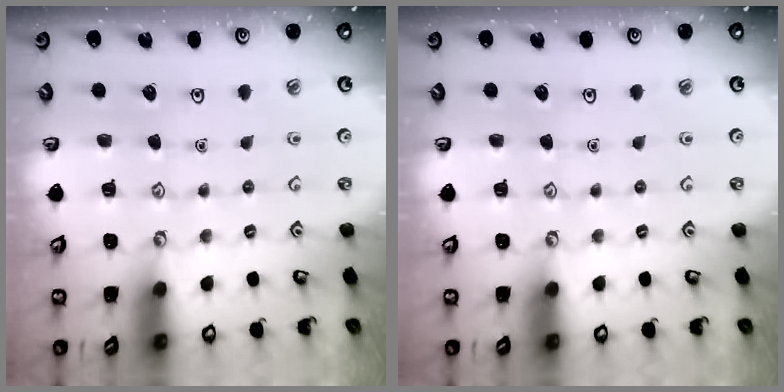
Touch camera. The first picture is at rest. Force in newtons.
{"total": 0.0}